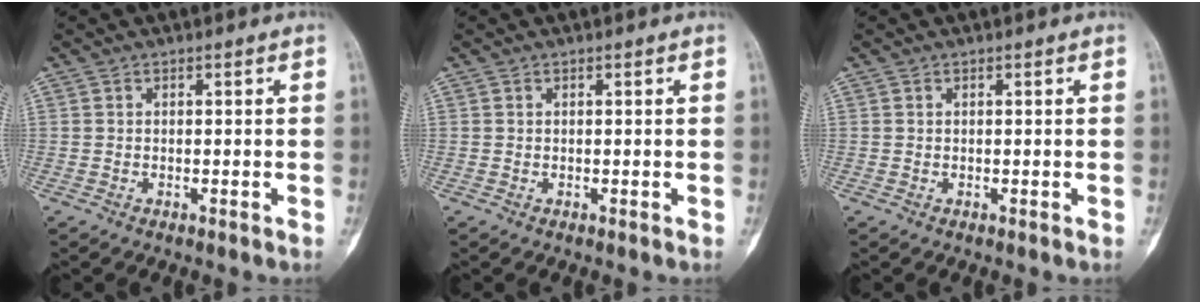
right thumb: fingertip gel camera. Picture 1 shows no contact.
{"total": 0.0}
{"total": 0.0}